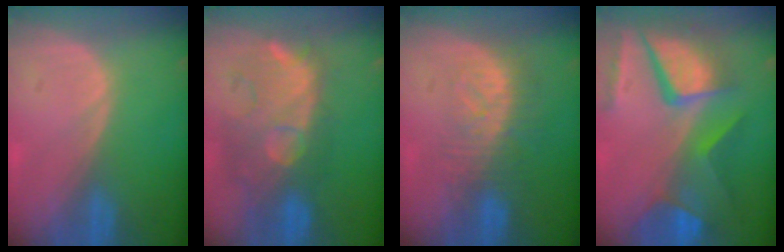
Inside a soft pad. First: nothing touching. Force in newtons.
{"total": 11.1, "press": 10.3, "slide": 4.1}
{"total": 8.3, "press": 7.2, "slide": 4.1}
{"total": 12.0, "press": 9.9, "slide": 6.8}